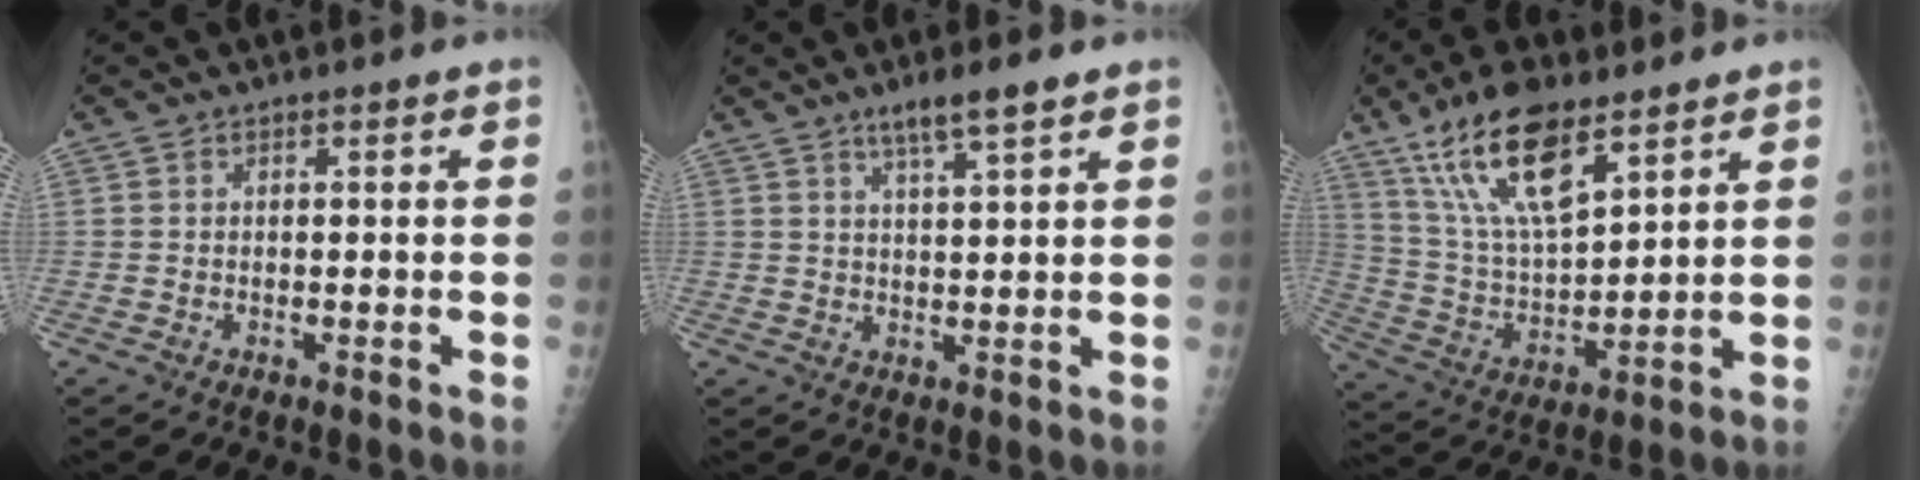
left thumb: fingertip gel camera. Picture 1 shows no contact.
{"total": 5.4, "force": [3.8, 0.4, 3.8], "torque": [-0.067, -0.017, 0.068]}
{"total": 16.7, "force": [10.5, 6.1, 11.5], "torque": [-0.198, -0.041, 0.208]}